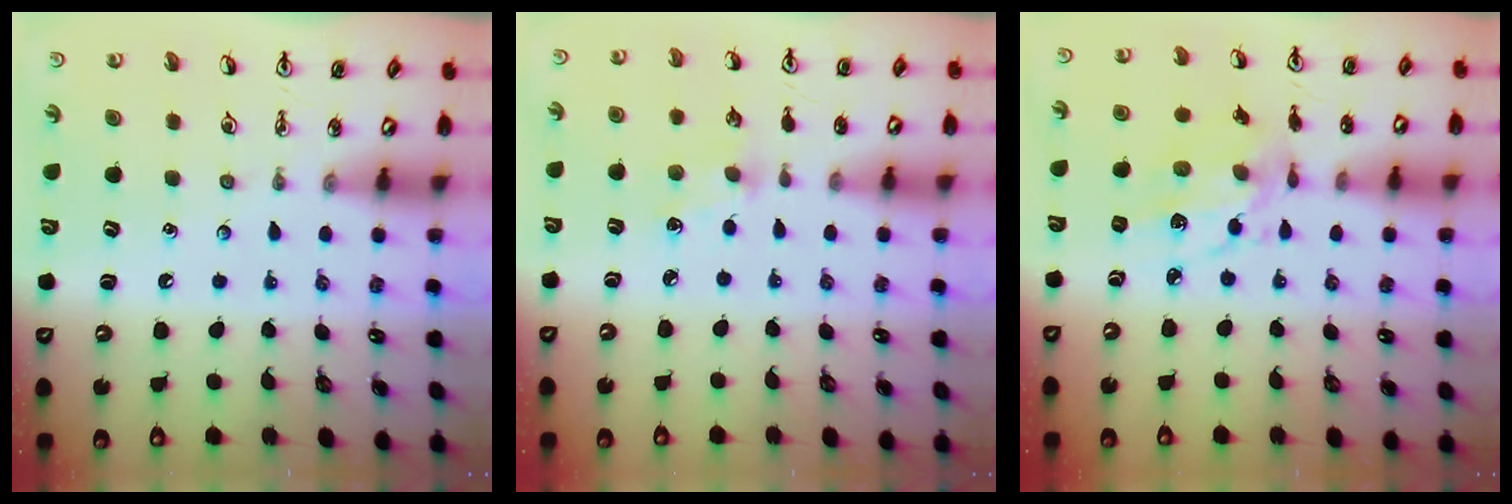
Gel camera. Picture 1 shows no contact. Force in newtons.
{"total": 5.6, "press": 5.5, "slide": 0.6}
{"total": 9.5, "press": 9.5, "slide": 0.6}